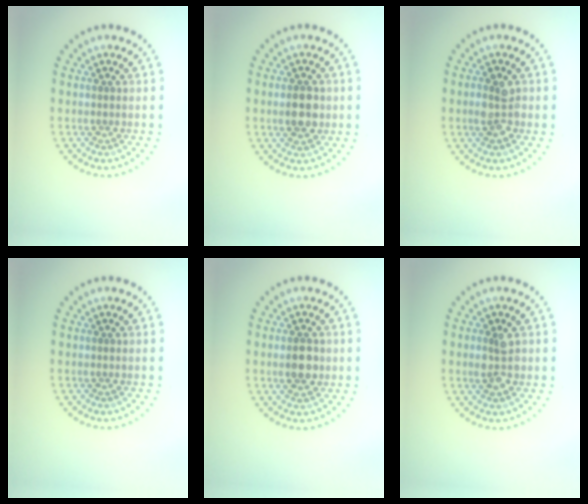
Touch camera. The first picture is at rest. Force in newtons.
{"total": 3.4, "press": 3.4, "slide": 0.1}
{"total": 2.5, "press": 2.5, "slide": 0.5}
{"total": 0.0}
{"total": 3.3, "press": 3.3, "slide": 0.1}
{"total": 2.5, "press": 2.5, "slide": 0.1}